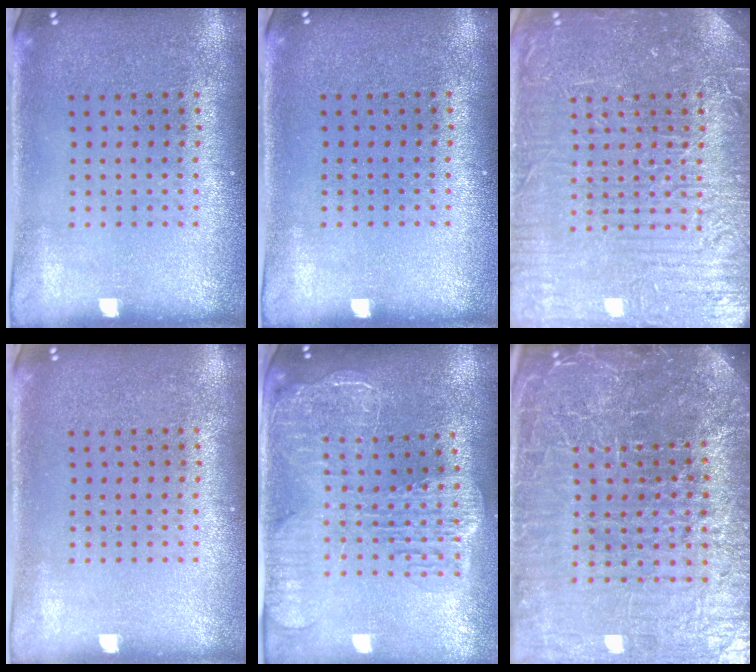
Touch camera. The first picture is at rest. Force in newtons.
{"total": 0.0}
{"total": 7.8, "press": 7.7, "slide": 1.0}
{"total": 0.0}
{"total": 2.7, "press": 2.3, "slide": 1.4}
{"total": 7.2, "press": 6.3, "slide": 3.5}